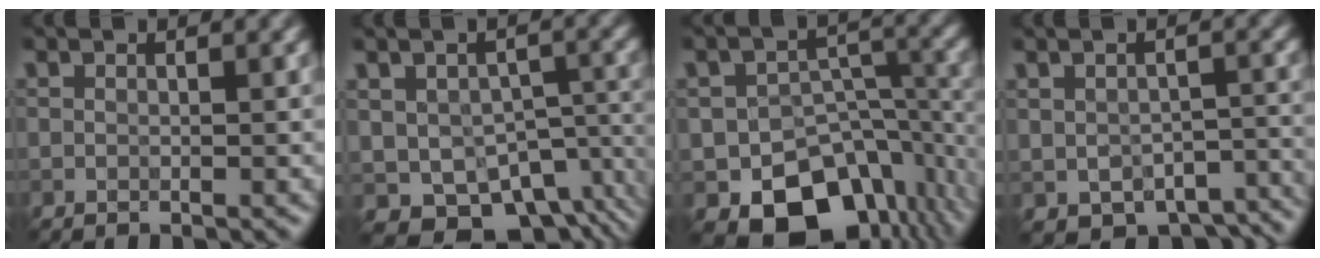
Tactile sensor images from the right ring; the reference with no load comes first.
{"total": 9.1, "force": [-4.5, 6.0, 5.1], "torque": [-0.075, -0.025, -0.035]}
{"total": 9.9, "force": [-6.3, 6.5, 4.0], "torque": [-0.041, -0.019, -0.088]}
{"total": 5.3, "force": [-3.4, 3.1, 2.6], "torque": [-0.032, -0.024, -0.035]}